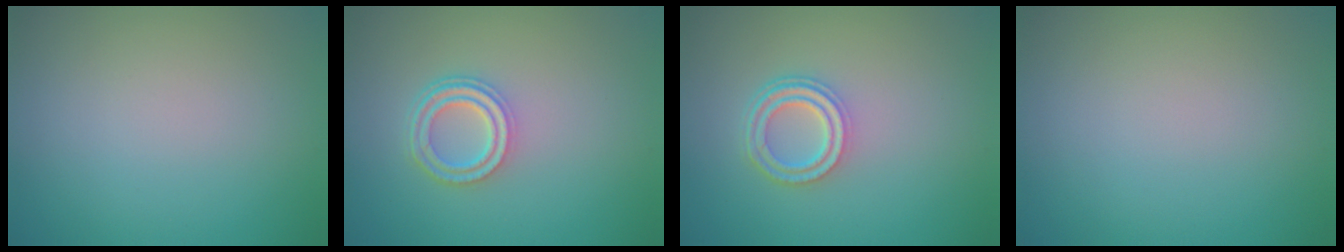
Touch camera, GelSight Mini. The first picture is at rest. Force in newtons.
{"total": 3.4, "press": 2.6, "slide": 2.2}
{"total": 3.4, "press": 2.6, "slide": 2.2}
{"total": 0.0}